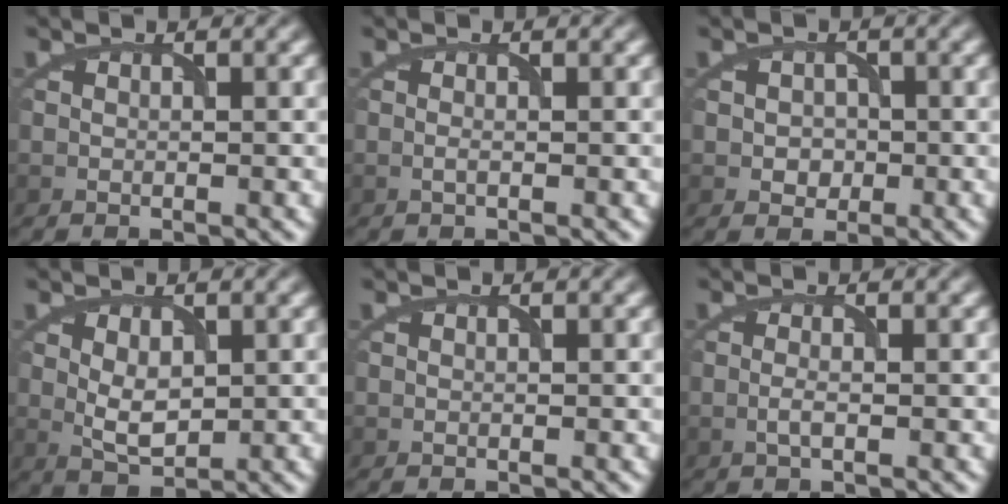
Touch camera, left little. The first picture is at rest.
{"total": 0.5, "force": [-0.2, 0.1, 0.5], "torque": [-0.014, -0.002, -0.005]}
{"total": 1.7, "force": [-0.2, 1.5, 0.7], "torque": [-0.008, -0.002, -0.006]}
{"total": 2.9, "force": [0.3, 1.6, 2.3], "torque": [-0.048, -0.004, 0.011]}
{"total": 0.0}
{"total": 1.1, "force": [-0.3, 0.2, 1.0], "torque": [-0.023, 0.000, -0.009]}